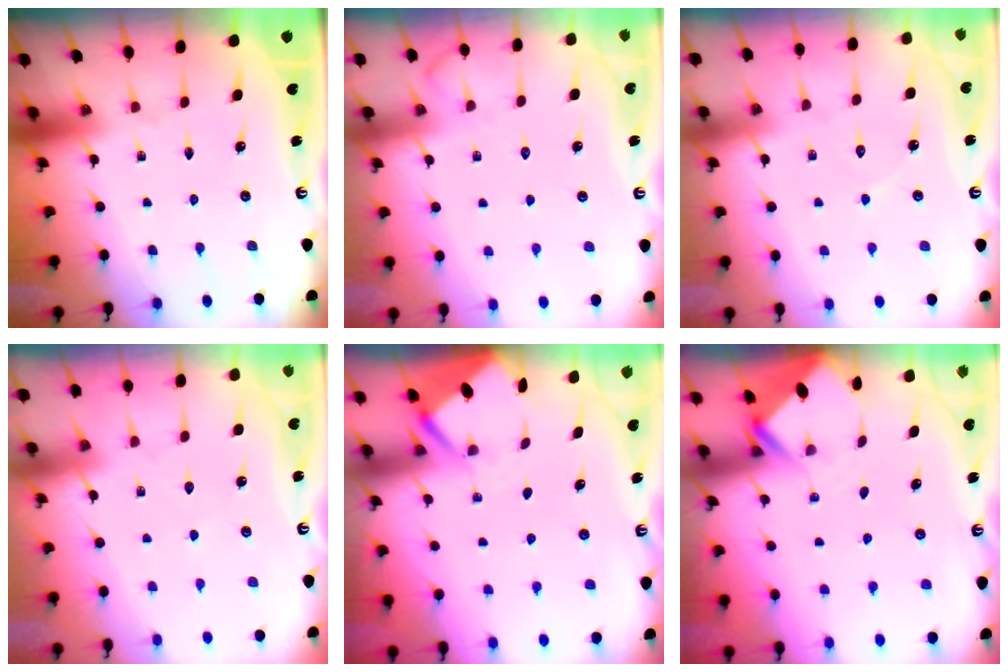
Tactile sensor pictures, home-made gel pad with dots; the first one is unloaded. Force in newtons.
{"total": 5.3, "press": 5.3, "slide": 0.7}
{"total": 5.0, "press": 4.9, "slide": 0.6}
{"total": 2.5, "press": 2.5, "slide": 0.4}
{"total": 2.6, "press": 2.6, "slide": 0.4}
{"total": 2.6, "press": 2.6, "slide": 0.2}